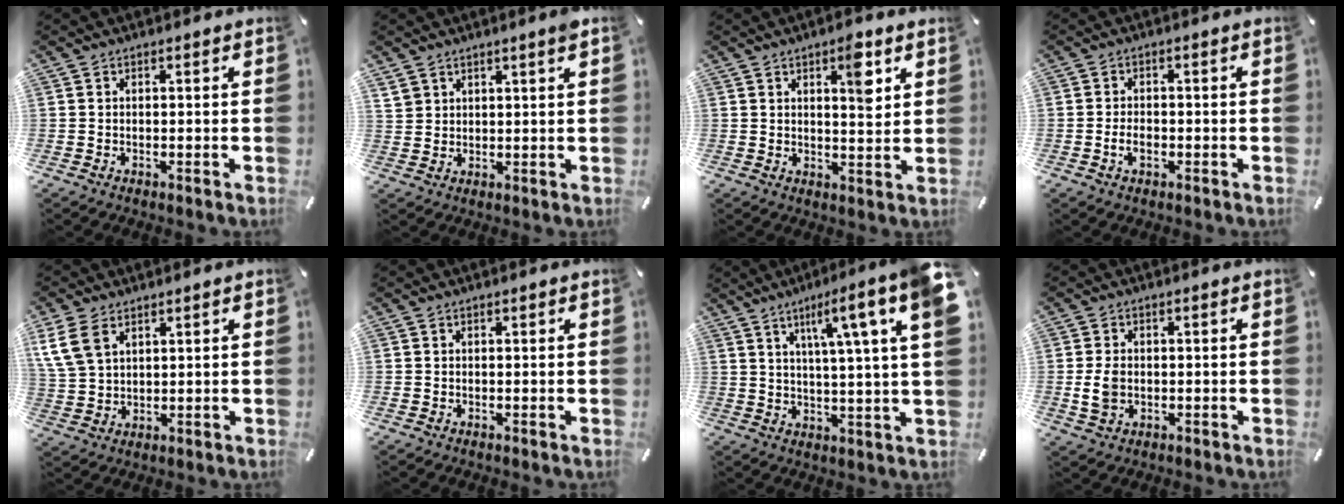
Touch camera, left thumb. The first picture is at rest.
{"total": 3.1, "force": [2.7, 1.2, 0.9], "torque": [-0.026, -0.008, 0.052]}
{"total": 7.1, "force": [3.3, 2.6, 5.8], "torque": [-0.073, -0.018, 0.046]}
{"total": 3.0, "force": [-1.0, 1.8, 2.2], "torque": [-0.047, 0.003, -0.019]}
{"total": 7.1, "force": [3.9, 4.8, 3.6], "torque": [-0.096, -0.001, 0.075]}
{"total": 0.0}
{"total": 14.7, "force": [6.9, 1.7, 12.9], "torque": [-0.191, -0.040, 0.095]}
{"total": 4.6, "force": [-0.5, 3.5, 3.0], "torque": [-0.067, 0.002, -0.010]}